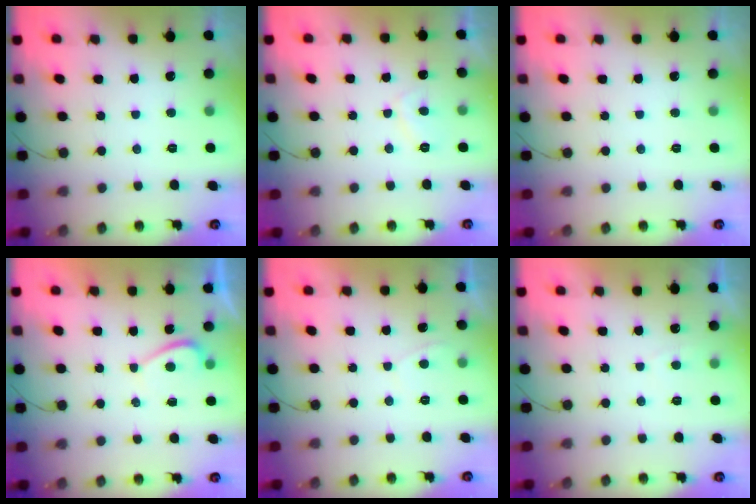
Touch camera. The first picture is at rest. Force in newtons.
{"total": 2.5, "press": 2.4, "slide": 0.8}
{"total": 0.0}
{"total": 0.7, "press": 0.5, "slide": 0.5}
{"total": 0.5, "press": 0.2, "slide": 0.5}
{"total": 0.9, "press": 0.7, "slide": 0.5}